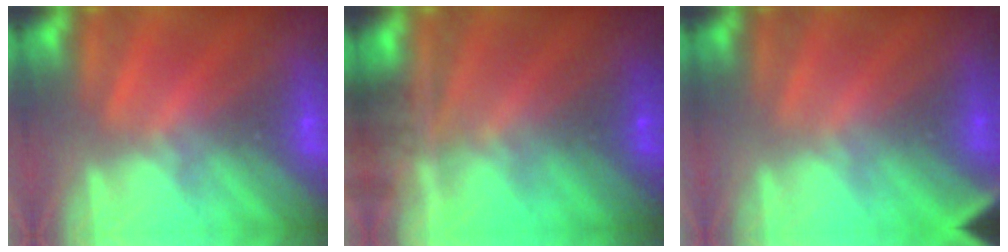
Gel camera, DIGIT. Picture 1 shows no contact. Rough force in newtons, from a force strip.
{"total": 7.1}
{"total": 2.8}